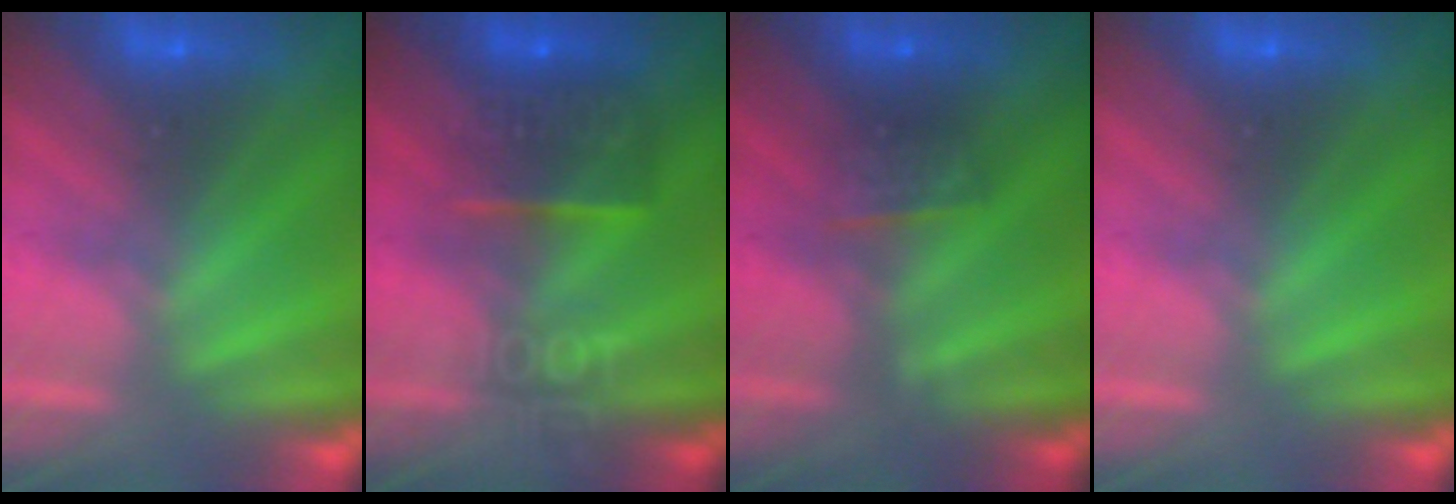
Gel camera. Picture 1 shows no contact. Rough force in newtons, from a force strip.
{"total": 8.3}
{"total": 2.6}
{"total": 0.0}